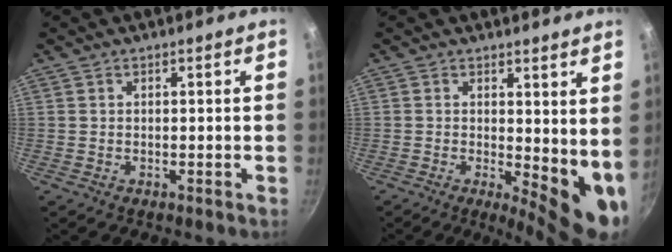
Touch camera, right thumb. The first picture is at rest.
{"total": 9.7, "force": [1.0, 3.9, 8.8], "torque": [-0.098, -0.022, 0.020]}